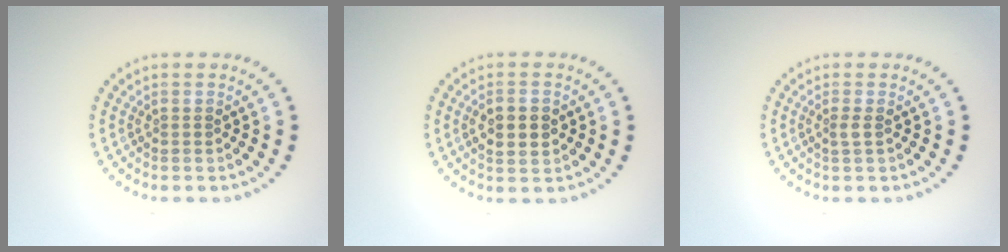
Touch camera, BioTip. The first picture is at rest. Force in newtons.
{"total": 3.1, "press": 3.1, "slide": 0.2}
{"total": 0.8, "press": 0.5, "slide": 0.6}